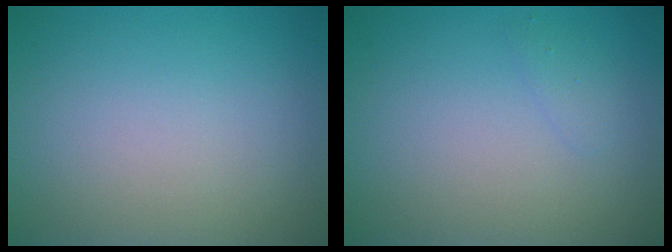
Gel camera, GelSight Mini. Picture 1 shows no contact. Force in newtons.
{"total": 0.8, "press": 0.8, "slide": 0.0}